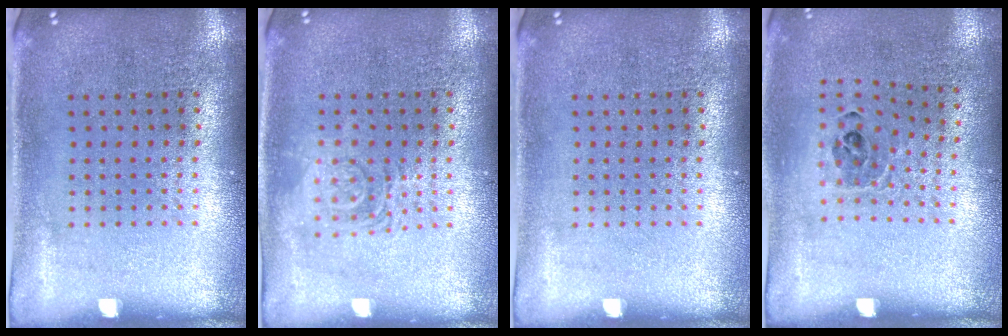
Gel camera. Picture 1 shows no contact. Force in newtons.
{"total": 1.2, "press": 1.2, "slide": 0.2}
{"total": 0.0}
{"total": 0.9, "press": 0.8, "slide": 0.3}